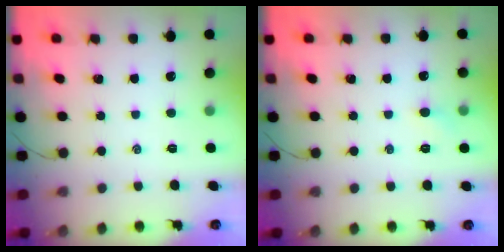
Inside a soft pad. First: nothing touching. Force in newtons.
{"total": 3.6, "press": 3.4, "slide": 1.2}